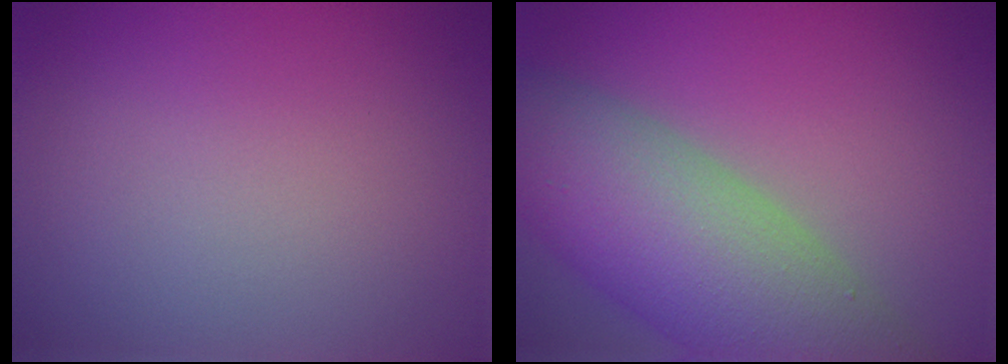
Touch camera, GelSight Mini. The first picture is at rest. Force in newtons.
{"total": 11.9, "press": 11.9, "slide": 0.6}